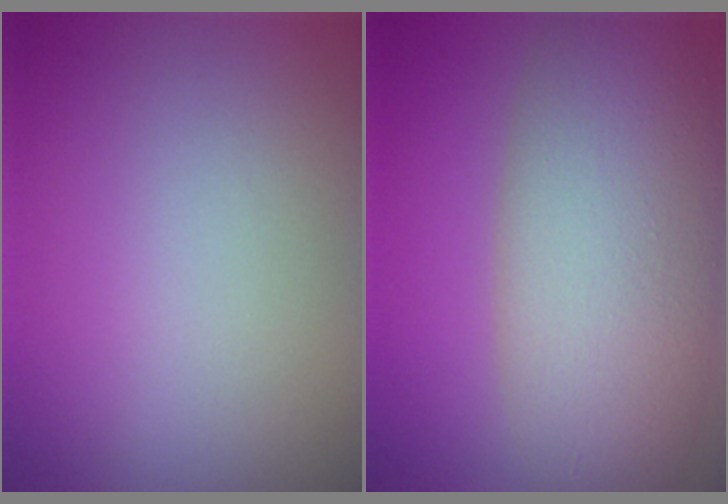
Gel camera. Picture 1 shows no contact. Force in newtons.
{"total": 8.6, "press": 8.6, "slide": 0.6}